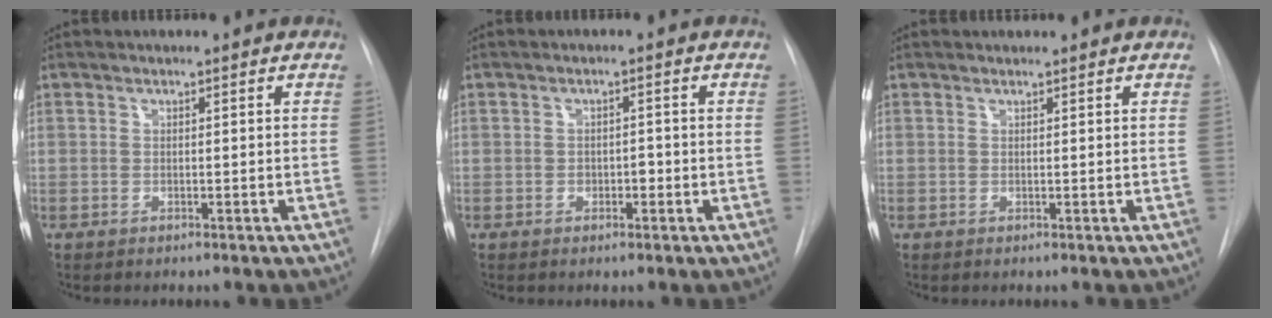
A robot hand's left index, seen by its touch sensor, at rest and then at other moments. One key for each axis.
{"total": 1.8, "fx": -1.2, "fy": 0.9, "fz": 0.8, "tx": -0.008, "ty": -0.002, "tz": -0.017}
{"total": 0.0}